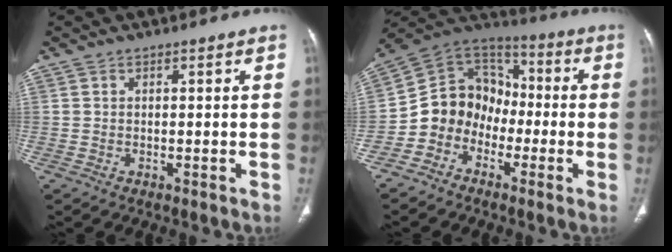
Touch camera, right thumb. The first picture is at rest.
{"total": 11.9, "force": [-4.1, 10.2, 4.6], "torque": [-0.043, 0.074, -0.090]}